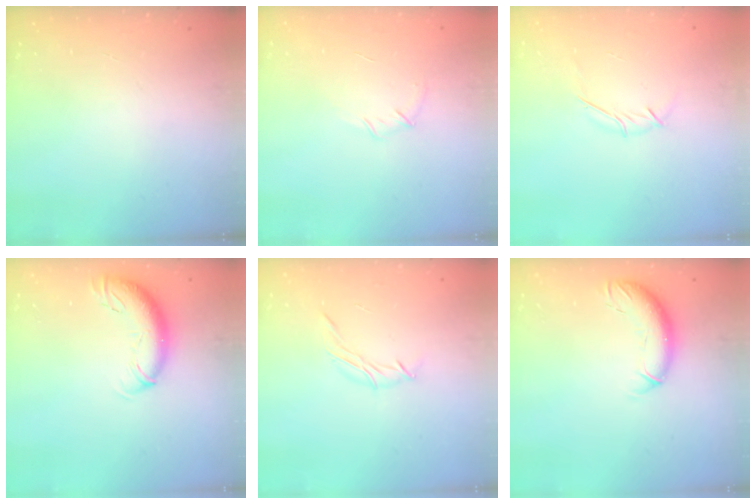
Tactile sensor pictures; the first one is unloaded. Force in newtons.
{"total": 5.6, "press": 5.4, "slide": 1.6}
{"total": 4.0, "press": 3.9, "slide": 1.0}
{"total": 11.0, "press": 10.7, "slide": 2.8}
{"total": 5.9, "press": 5.8, "slide": 1.1}
{"total": 9.2, "press": 9.0, "slide": 1.9}